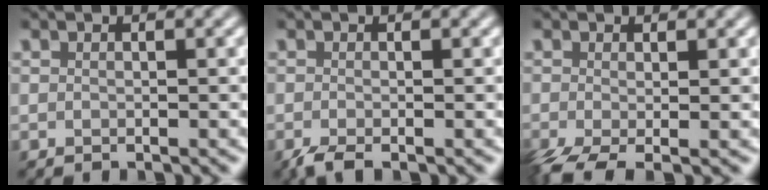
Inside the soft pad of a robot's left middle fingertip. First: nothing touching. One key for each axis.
{"total": 1.7, "fx": -1.1, "fy": 0.3, "fz": 1.2, "tx": -0.026, "ty": -0.008, "tz": -0.026}
{"total": 3.2, "fx": -1.2, "fy": 1.0, "fz": 2.7, "tx": -0.061, "ty": -0.011, "tz": -0.028}